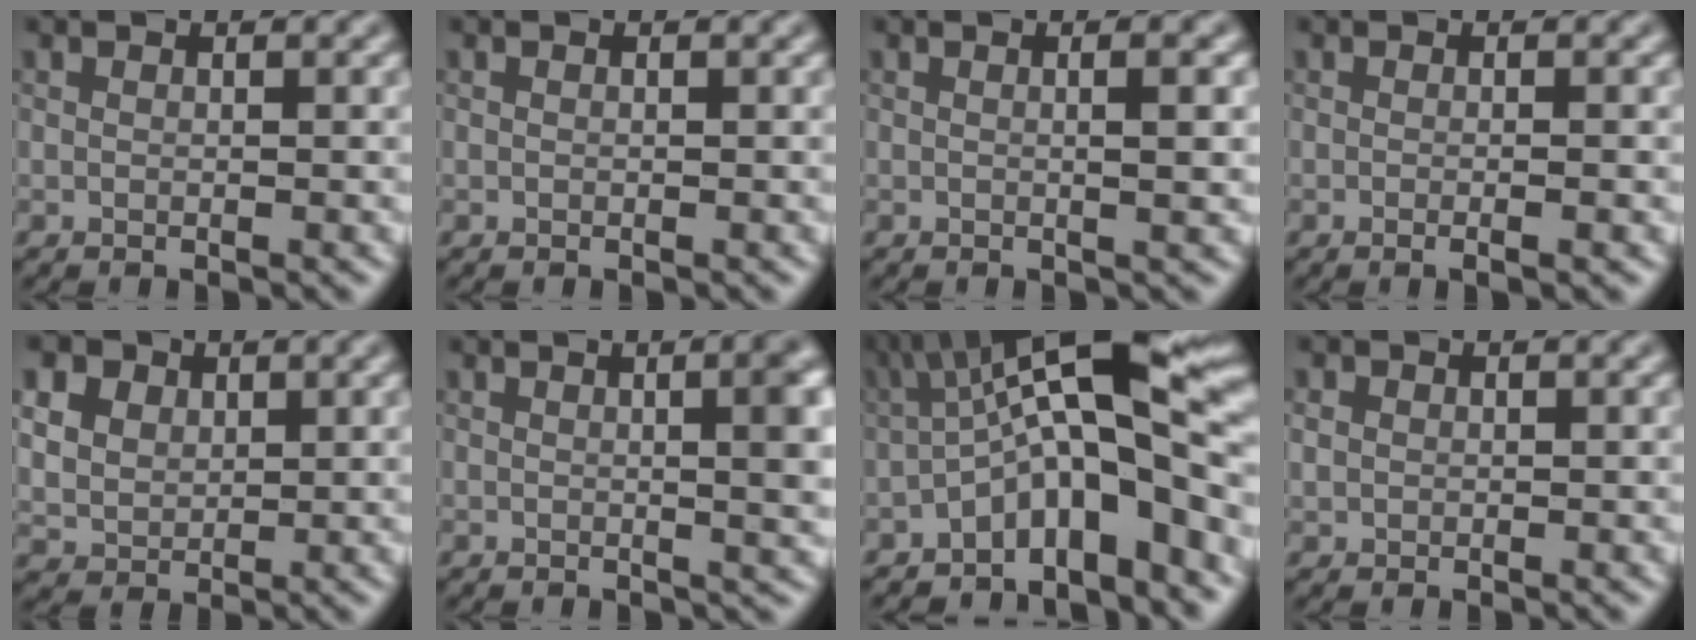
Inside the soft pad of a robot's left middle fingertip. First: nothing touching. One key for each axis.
{"total": 0.0}
{"total": 2.4, "fx": 0.0, "fy": 0.6, "fz": 2.3, "tx": -0.025, "ty": 0.014, "tz": -0.002}
{"total": 1.3, "fx": -0.7, "fy": 0.1, "fz": 1.2, "tx": -0.019, "ty": 0.003, "tz": -0.009}
{"total": 10.1, "fx": 5.2, "fy": 7.4, "fz": 4.4, "tx": -0.124, "ty": 0.038, "tz": 0.093}
{"total": 6.6, "fx": 1.1, "fy": 2.5, "fz": 5.9, "tx": -0.027, "ty": 0.024, "tz": 0.014}
{"total": 11.0, "fx": -1.4, "fy": 2.9, "fz": 10.5, "tx": -0.162, "ty": 0.033, "tz": -0.024}
{"total": 0.6, "fx": -0.2, "fy": 0.5, "fz": 0.0, "tx": -0.007, "ty": 0.003, "tz": 0.012}